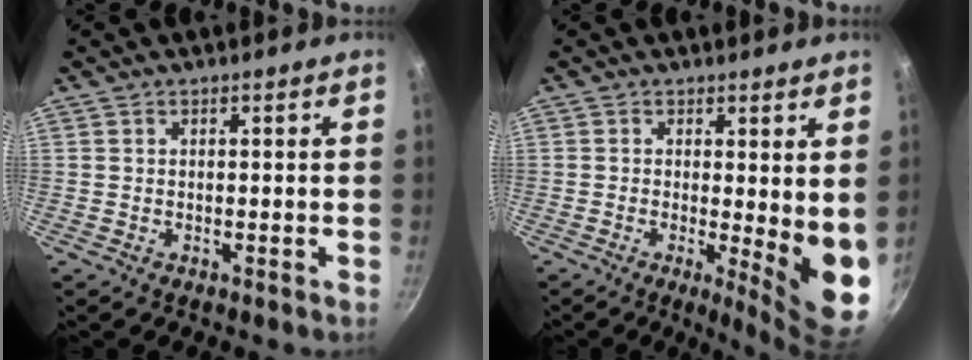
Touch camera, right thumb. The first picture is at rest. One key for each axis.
{"total": 9.5, "fx": -0.1, "fy": 2.3, "fz": 9.2, "tx": -0.111, "ty": -0.028, "tz": 0.001}